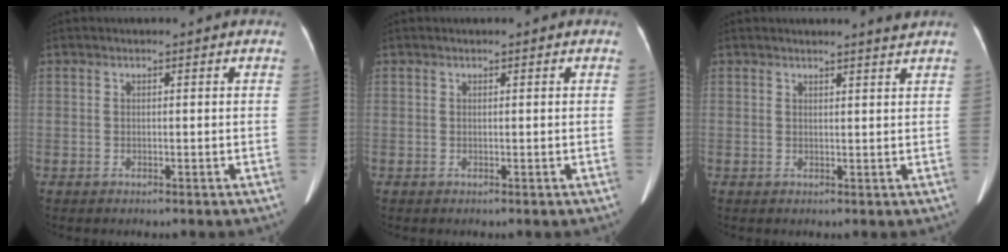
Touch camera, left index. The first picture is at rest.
{"total": 0.0}
{"total": 2.0, "force": [1.9, -0.6, 0.4], "torque": [-0.012, -0.010, 0.025]}